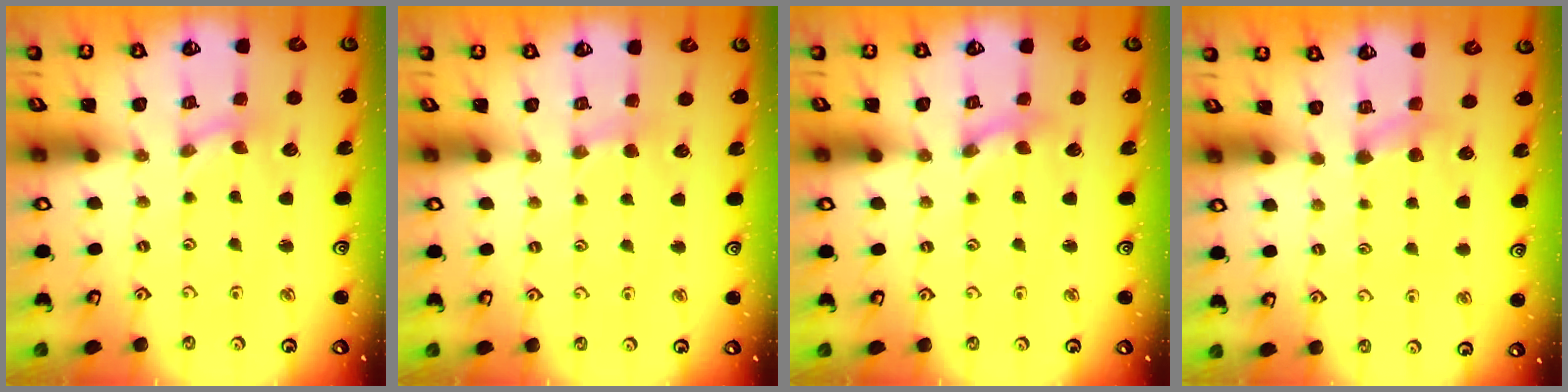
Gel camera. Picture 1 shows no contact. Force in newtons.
{"total": 2.7, "press": 2.7, "slide": 0.4}
{"total": 1.1, "press": 1.1, "slide": 0.2}
{"total": 3.8, "press": 3.7, "slide": 0.7}